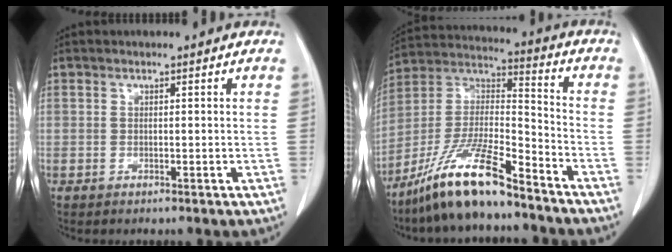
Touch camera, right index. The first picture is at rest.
{"total": 15.0, "force": [-11.2, 2.0, 9.8], "torque": [-0.199, -0.004, -0.206]}